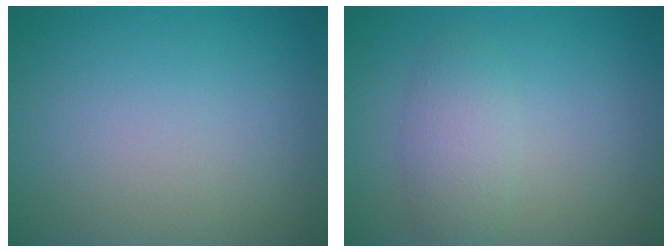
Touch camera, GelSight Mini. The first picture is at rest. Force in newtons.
{"total": 2.5, "press": 2.5, "slide": 0.1}